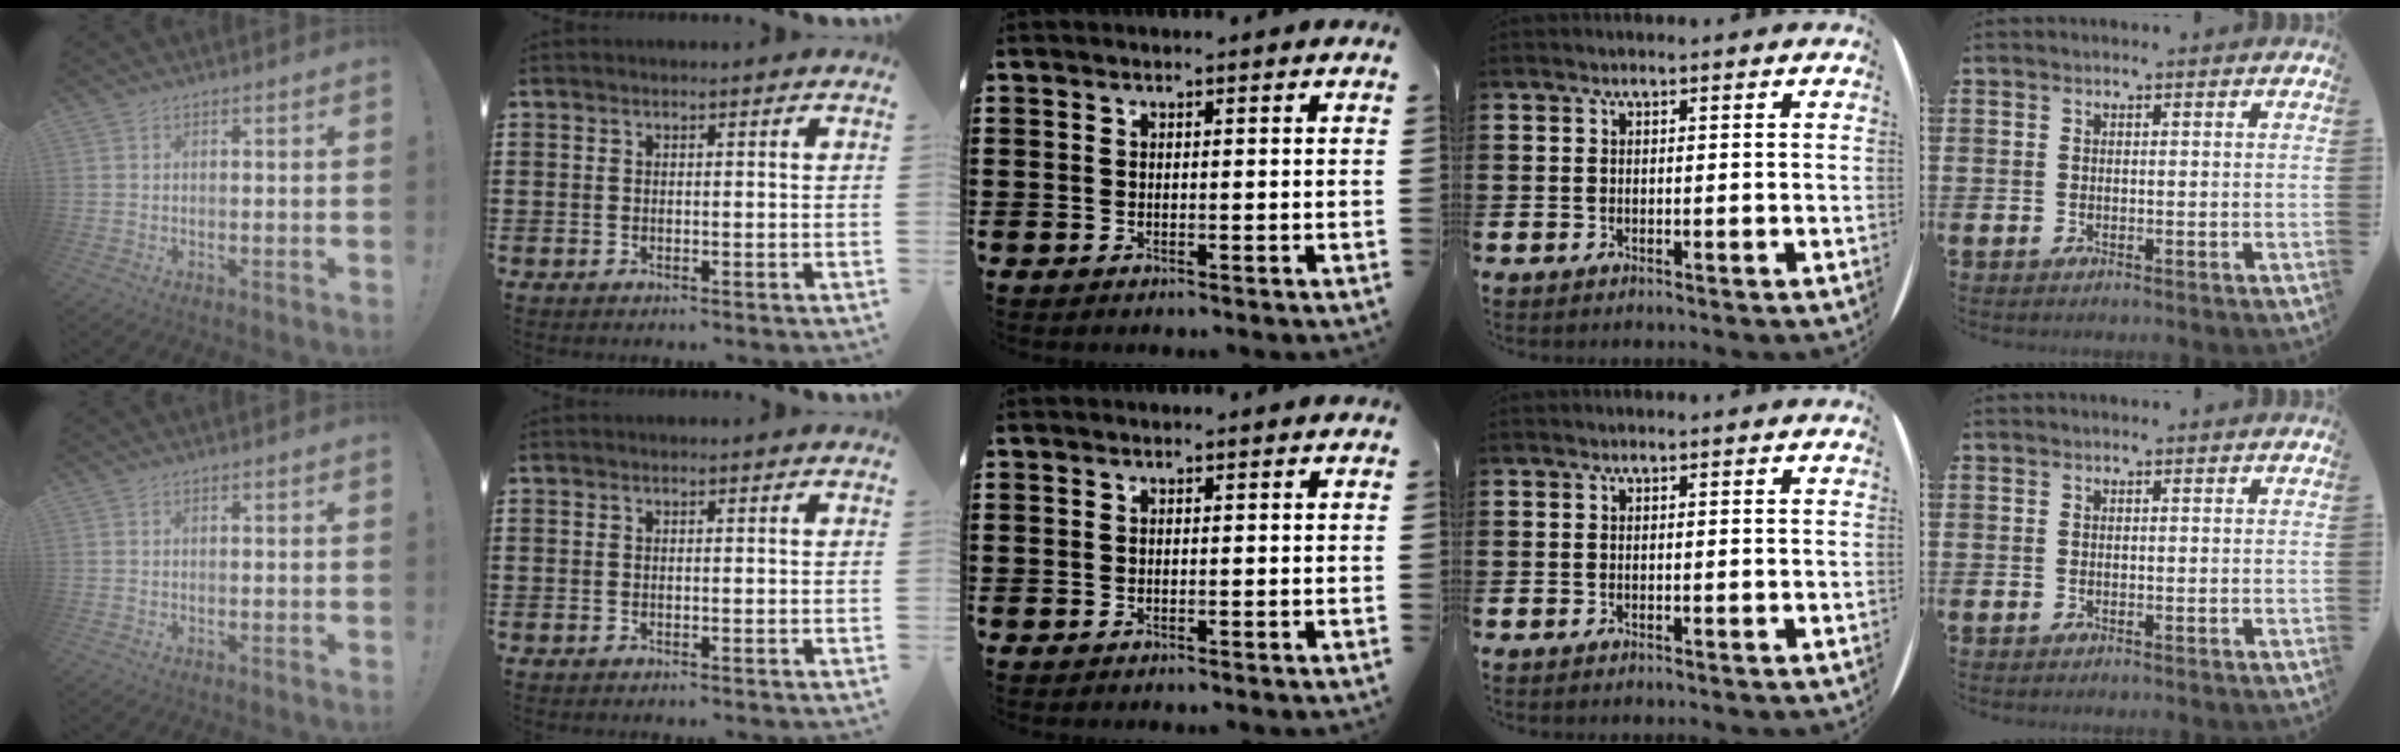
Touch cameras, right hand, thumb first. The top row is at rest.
{}